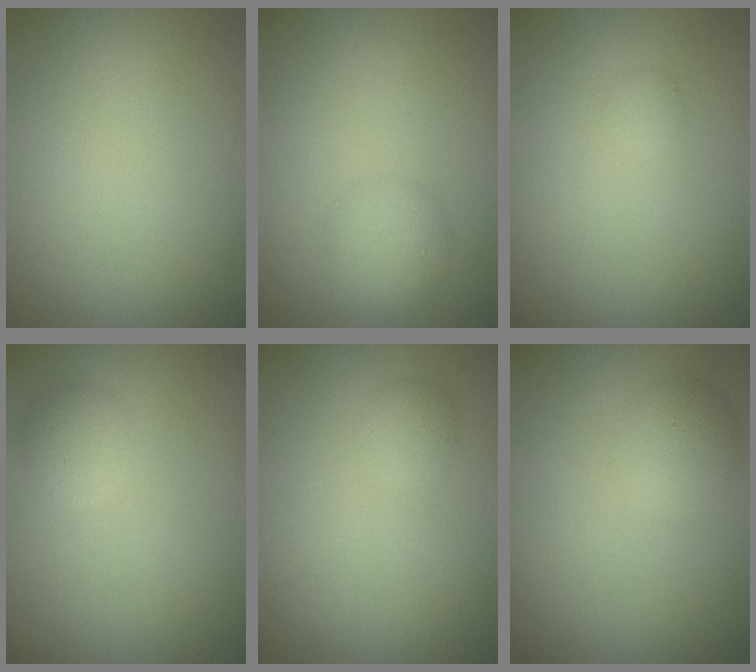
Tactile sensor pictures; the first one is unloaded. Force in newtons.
{"total": 2.8, "press": 2.8, "slide": 0.0}
{"total": 0.6, "press": 0.6, "slide": 0.0}
{"total": 2.0, "press": 2.0, "slide": 0.1}
{"total": 1.1, "press": 1.1, "slide": 0.1}
{"total": 2.7, "press": 2.7, "slide": 0.1}